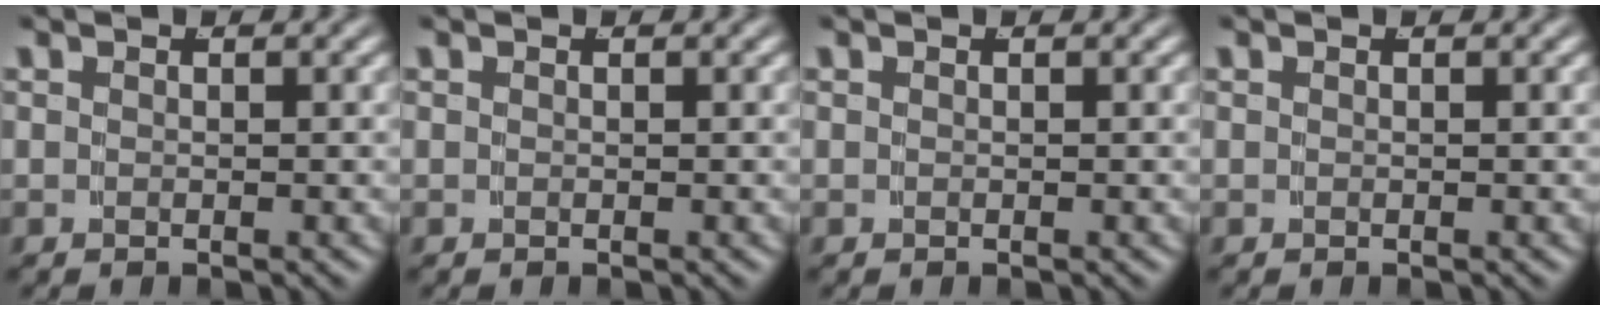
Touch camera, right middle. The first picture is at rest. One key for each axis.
{"total": 0.0}
{"total": 0.0}
{"total": 0.0}